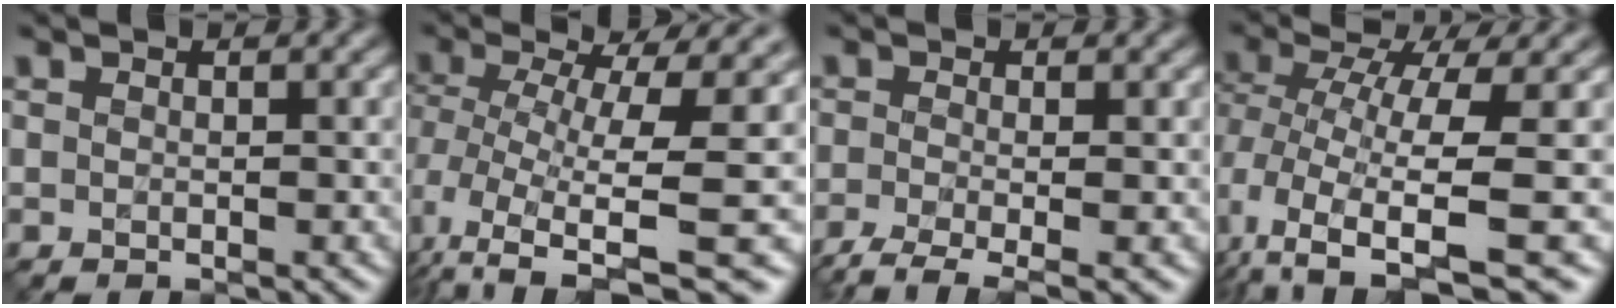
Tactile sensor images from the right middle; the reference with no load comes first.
{"total": 9.7, "force": [-0.7, 3.6, 9.0], "torque": [-0.186, -0.019, 0.013]}
{"total": 4.6, "force": [-2.6, 1.3, 3.6], "torque": [-0.062, -0.013, -0.056]}
{"total": 8.5, "force": [-1.3, 3.7, 7.6], "torque": [-0.160, -0.024, -0.007]}